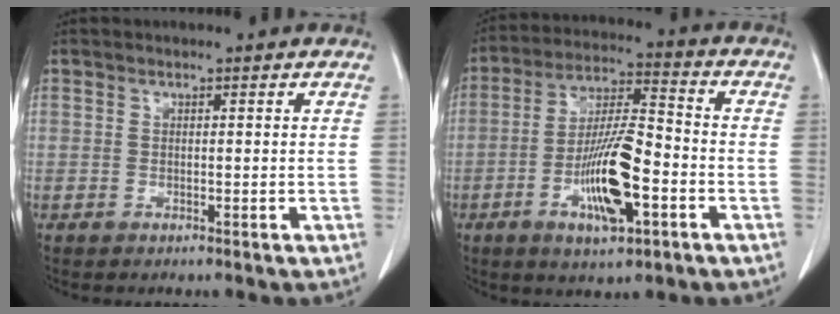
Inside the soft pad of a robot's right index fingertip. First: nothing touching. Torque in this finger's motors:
{"motor_torque": [2.14, 0.00, 0.39, 0.21]}